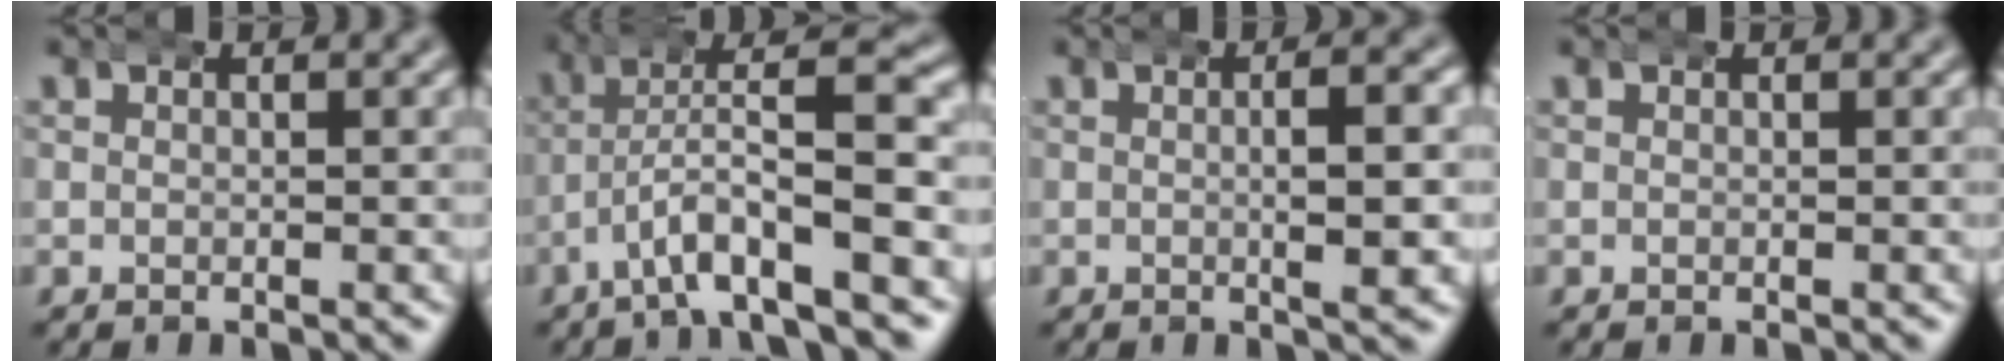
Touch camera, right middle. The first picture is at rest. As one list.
[{"total": 6.6, "force": [-1.5, 1.9, 6.2], "torque": [-0.103, 0.006, -0.023]}, {"total": 3.1, "force": [0.3, 0.4, 3.0], "torque": [-0.042, 0.012, -0.003]}, {"total": 0.0}]